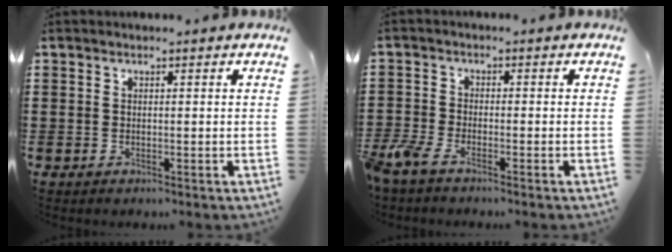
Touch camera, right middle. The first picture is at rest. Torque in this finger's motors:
{"motor_torque": [1.50, -0.64, 0.57, 0.21]}